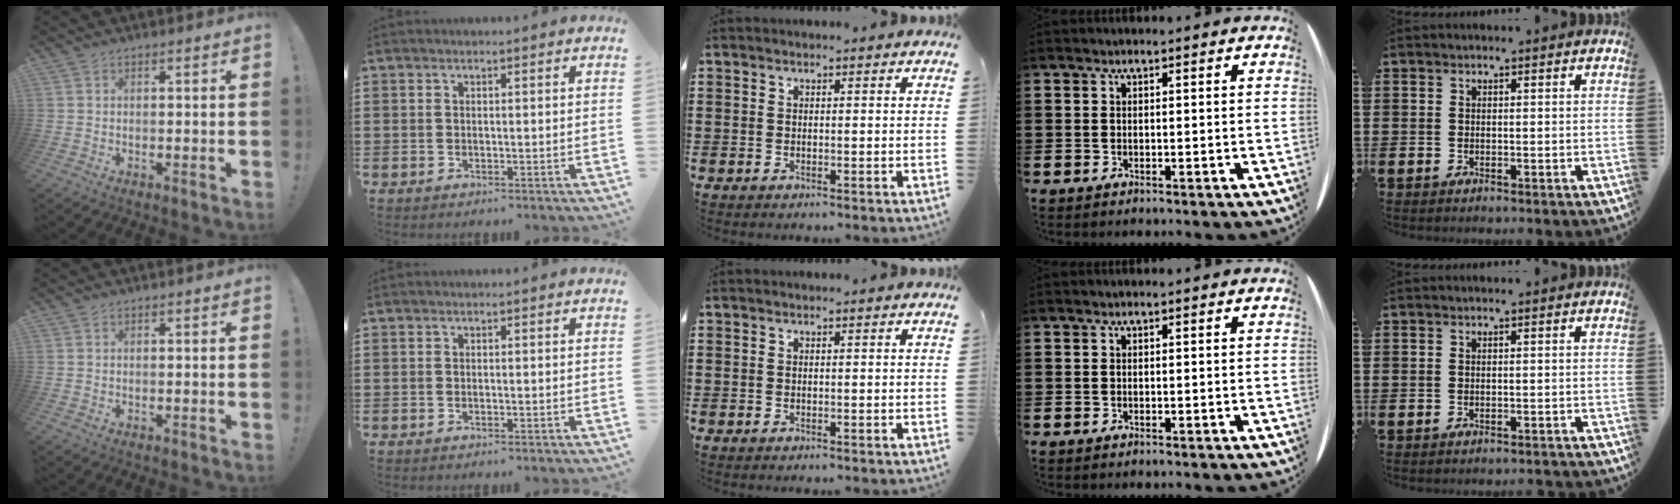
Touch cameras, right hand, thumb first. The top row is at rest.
{"little": {"total": 0.5, "force": [-0.5, -0.1, 0.0], "torque": [0.000, -0.001, -0.010]}}